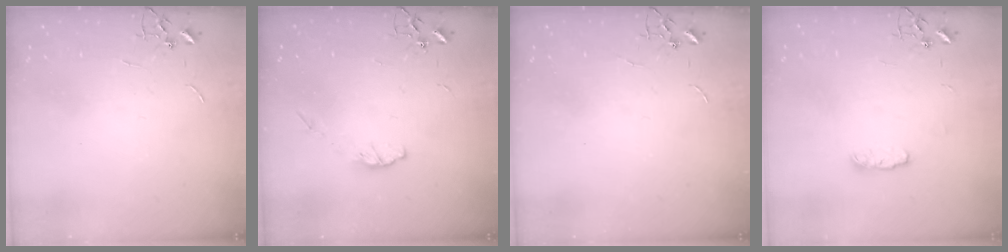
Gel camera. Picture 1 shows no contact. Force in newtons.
{"total": 5.1, "press": 5.1, "slide": 0.8}
{"total": 0.0}
{"total": 5.8, "press": 5.8, "slide": 0.3}